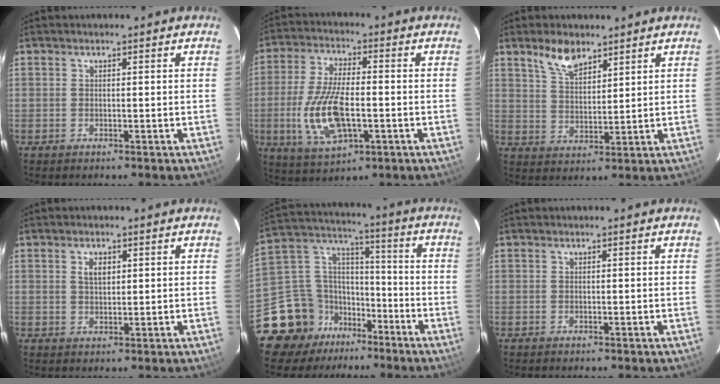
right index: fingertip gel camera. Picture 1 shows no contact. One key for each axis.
{"total": 13.4, "fx": -3.0, "fy": 5.6, "fz": 11.8, "tx": -0.247, "ty": -0.008, "tz": -0.050}
{"total": 6.6, "fx": 4.8, "fy": 2.8, "fz": 3.4, "tx": -0.059, "ty": 0.004, "tz": 0.094}
{"total": 2.7, "fx": 1.0, "fy": 1.5, "fz": 2.0, "tx": -0.033, "ty": 0.004, "tz": 0.019}
{"total": 15.1, "fx": -10.9, "fy": 9.9, "fz": 3.6, "tx": -0.105, "ty": 0.060, "tz": -0.183}
{"total": 0.0}